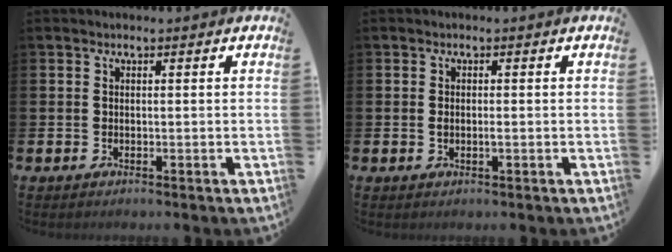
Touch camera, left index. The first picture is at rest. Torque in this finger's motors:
{"motor_torque": [0.18, 0.07, 0.02, 0.02]}